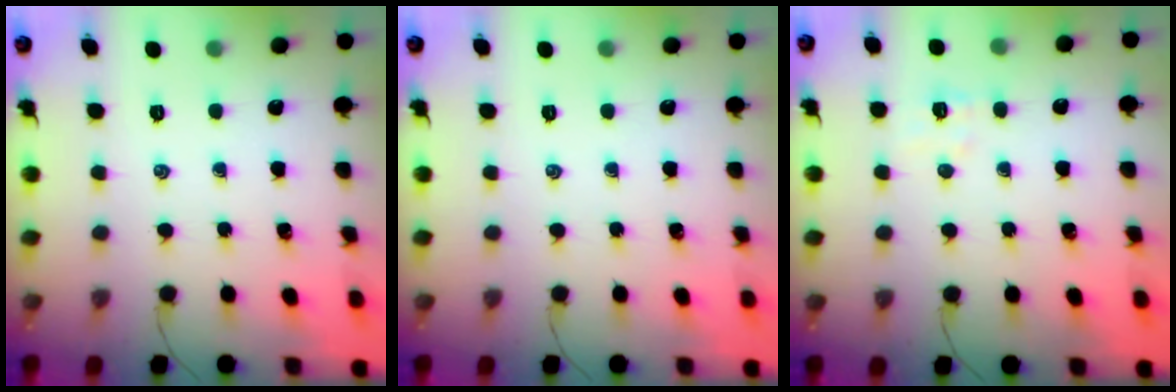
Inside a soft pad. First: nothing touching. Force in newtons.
{"total": 0.0}
{"total": 4.2, "press": 4.0, "slide": 1.2}